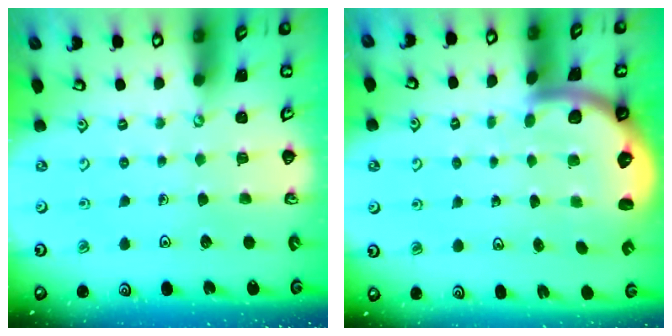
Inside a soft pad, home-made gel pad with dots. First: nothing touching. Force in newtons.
{"total": 3.4, "press": 3.2, "slide": 1.0}